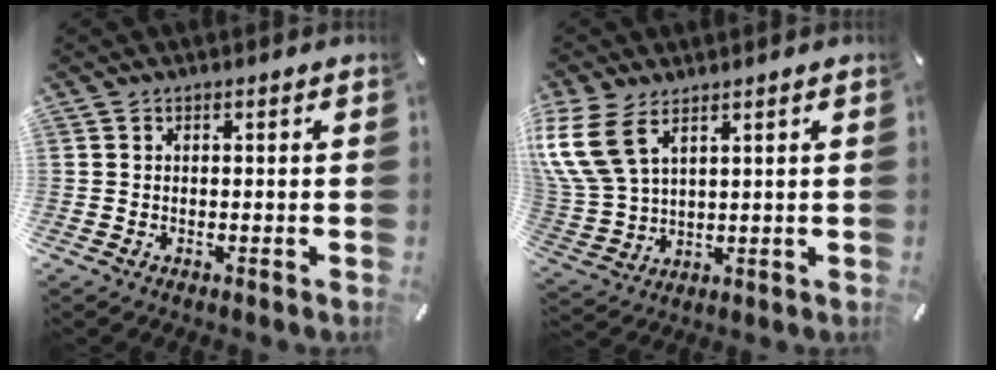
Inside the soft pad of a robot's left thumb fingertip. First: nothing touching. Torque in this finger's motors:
{"motor_torque": [1.69, 1.53, 1.86, -0.89, 0.33]}